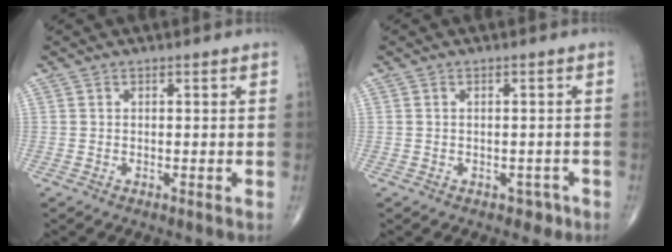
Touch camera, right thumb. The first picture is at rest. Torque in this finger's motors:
{"motor_torque": [0.50, -0.06, -0.12, -0.06, -0.03]}